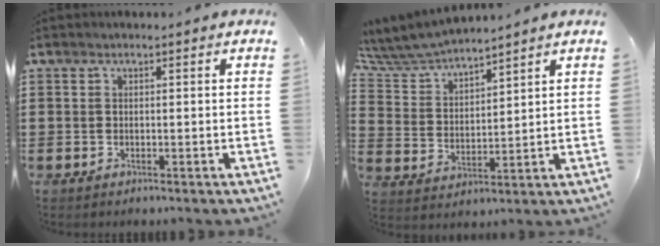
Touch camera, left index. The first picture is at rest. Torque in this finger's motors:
{"motor_torque": [1.14, -1.00, 1.05, 0.21]}